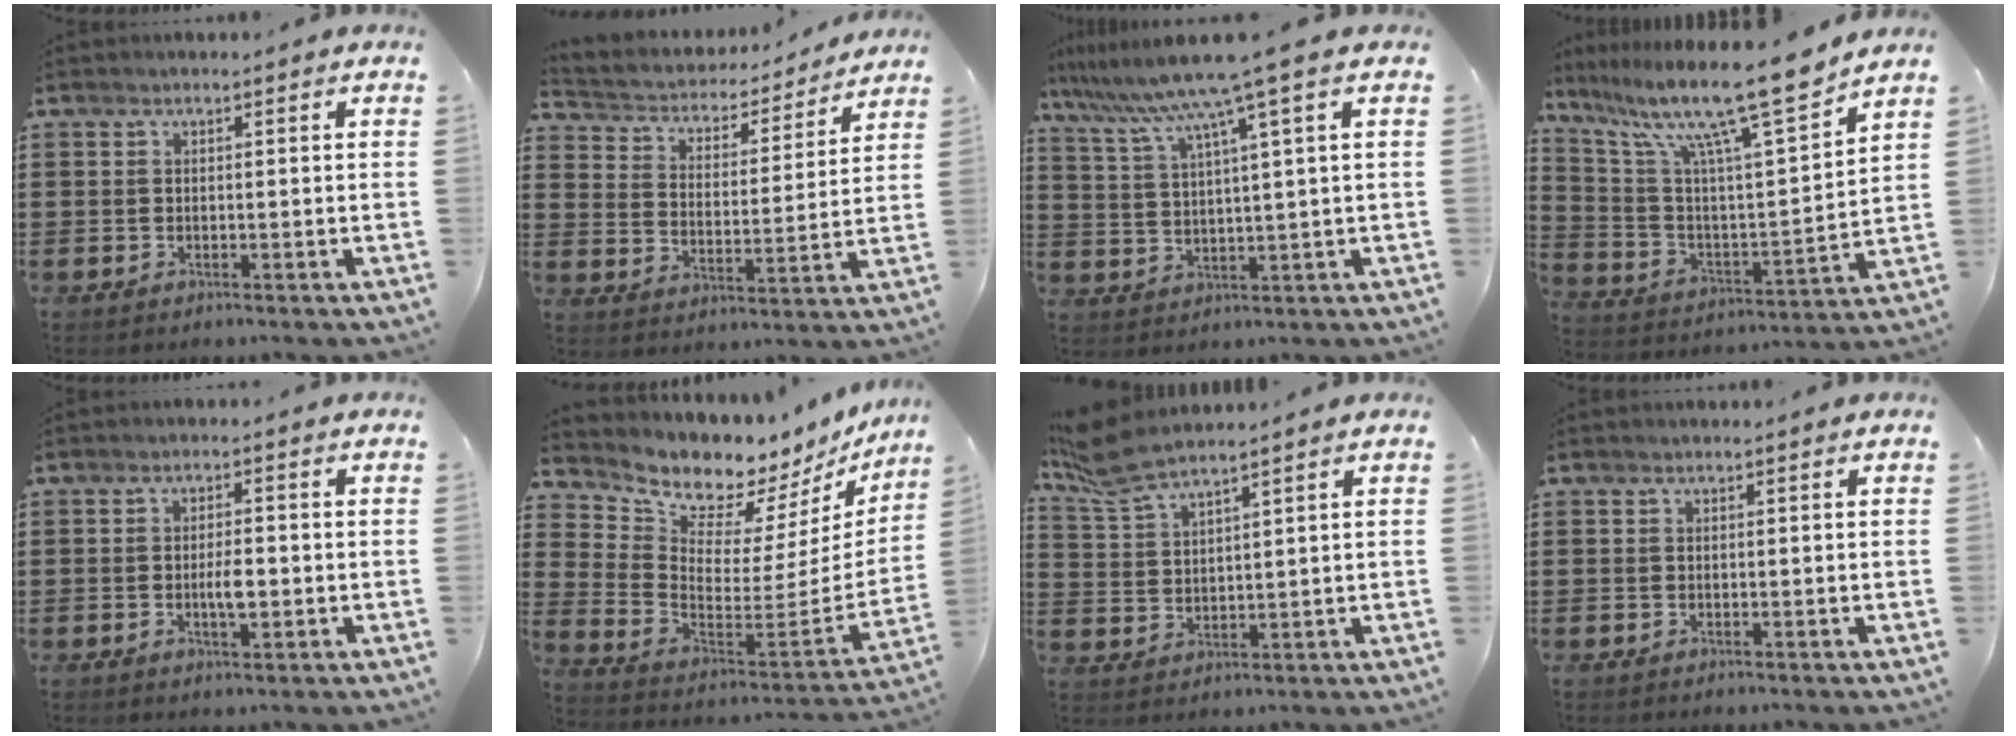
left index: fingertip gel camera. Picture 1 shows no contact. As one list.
[{"total": 3.0, "force": [2.8, 1.0, 0.1], "torque": [-0.025, -0.026, 0.039]}, {"total": 8.5, "force": [5.9, -0.9, 6.1], "torque": [-0.148, -0.036, 0.093]}, {"total": 14.3, "force": [11.2, 0.9, 8.9], "torque": [-0.195, -0.073, 0.180]}, {"total": 3.6, "force": [-0.5, 1.2, 3.3], "torque": [-0.060, 0.004, -0.010]}, {"total": 6.4, "force": [6.2, 1.7, 0.3], "torque": [-0.055, -0.066, 0.106]}, {"total": 6.4, "force": [5.2, 0.9, 3.6], "torque": [-0.095, -0.015, 0.093]}, {"total": 0.0}]